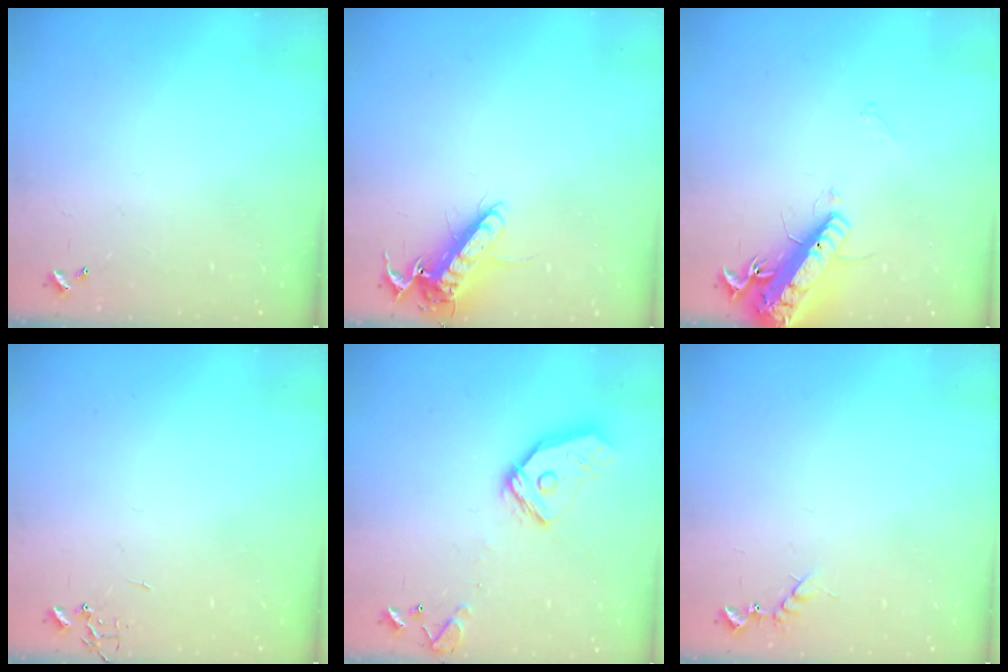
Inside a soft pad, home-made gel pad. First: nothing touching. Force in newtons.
{"total": 12.3, "press": 12.1, "slide": 1.8}
{"total": 16.3, "press": 15.9, "slide": 3.8}
{"total": 0.0}
{"total": 14.6, "press": 14.4, "slide": 1.8}
{"total": 6.0, "press": 6.0, "slide": 0.6}